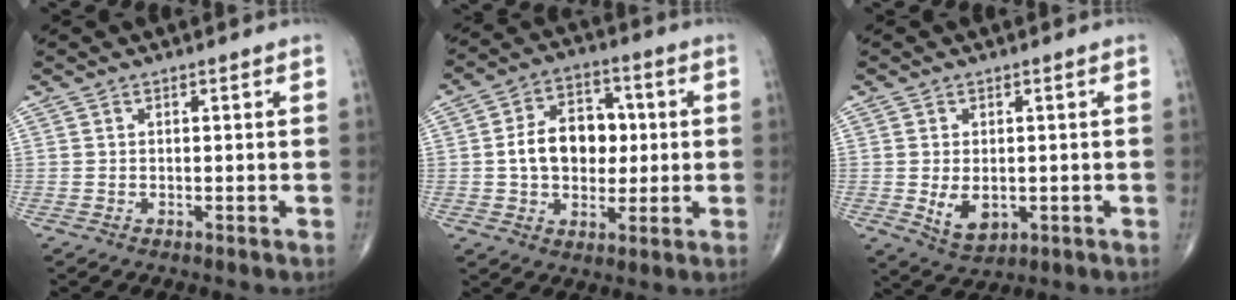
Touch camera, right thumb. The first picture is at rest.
{"total": 12.4, "force": [0.4, 8.9, 8.5], "torque": [-0.104, 0.017, 0.005]}
{"total": 5.7, "force": [-0.8, 3.7, 4.3], "torque": [-0.060, -0.010, -0.001]}